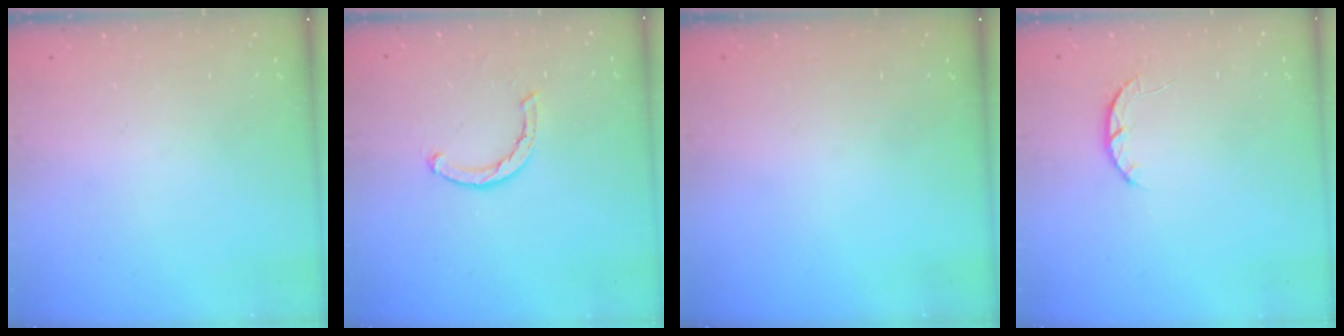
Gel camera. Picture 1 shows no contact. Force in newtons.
{"total": 2.1, "press": 2.1, "slide": 0.1}
{"total": 0.0}
{"total": 2.6, "press": 2.5, "slide": 0.4}